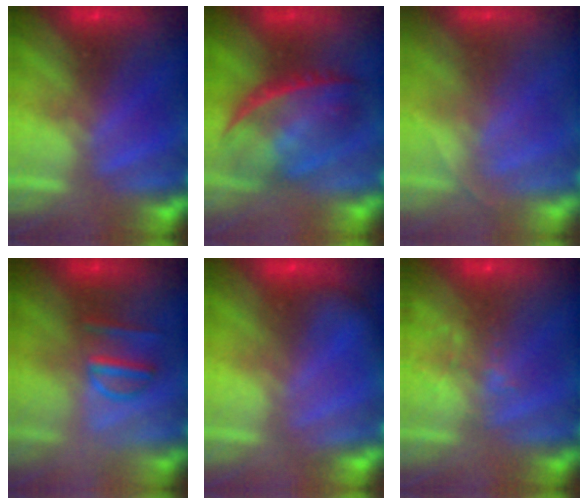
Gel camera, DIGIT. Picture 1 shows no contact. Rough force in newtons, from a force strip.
{"total": 9.1}
{"total": 1.7}
{"total": 3.3}
{"total": 2.2}
{"total": 1.6}